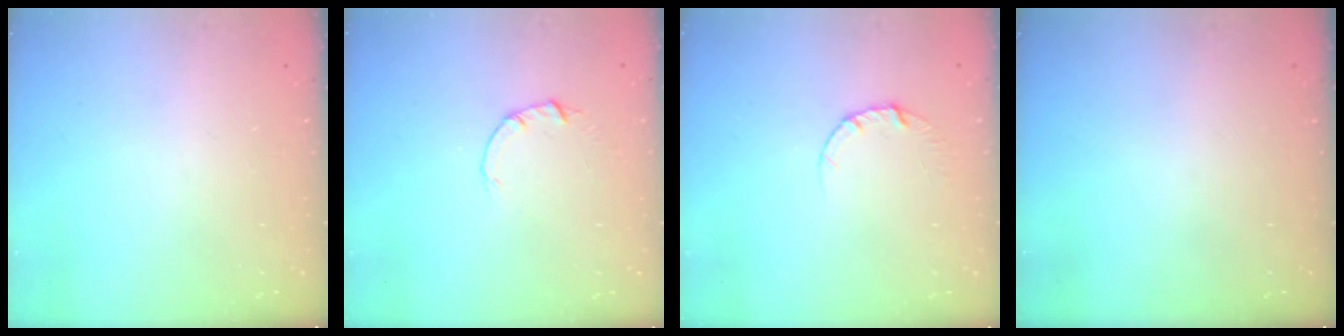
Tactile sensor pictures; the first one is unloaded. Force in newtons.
{"total": 2.0, "press": 2.0, "slide": 0.3}
{"total": 3.4, "press": 3.4, "slide": 0.4}
{"total": 0.0}